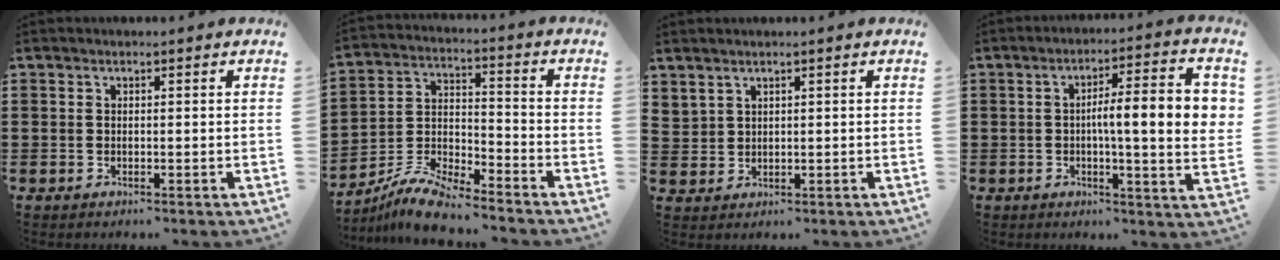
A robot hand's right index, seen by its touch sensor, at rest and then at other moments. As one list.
[{"total": 8.2, "force": [-7.6, 1.1, 2.8], "torque": [-0.071, 0.009, -0.151]}, {"total": 1.9, "force": [1.7, 0.9, 0.3], "torque": [-0.010, 0.003, 0.034]}, {"total": 10.1, "force": [0.7, 1.7, 10.0], "torque": [-0.163, 0.004, 0.003]}]